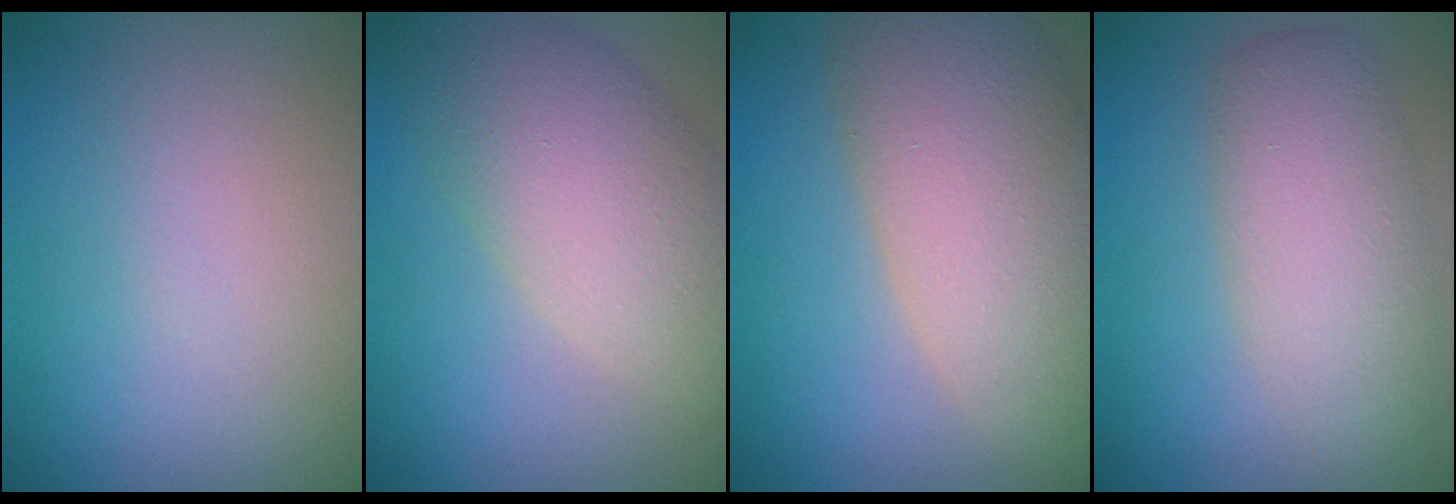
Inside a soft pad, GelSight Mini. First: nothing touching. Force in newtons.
{"total": 7.5, "press": 7.5, "slide": 0.6}
{"total": 9.2, "press": 9.2, "slide": 0.6}
{"total": 5.0, "press": 5.0, "slide": 0.2}